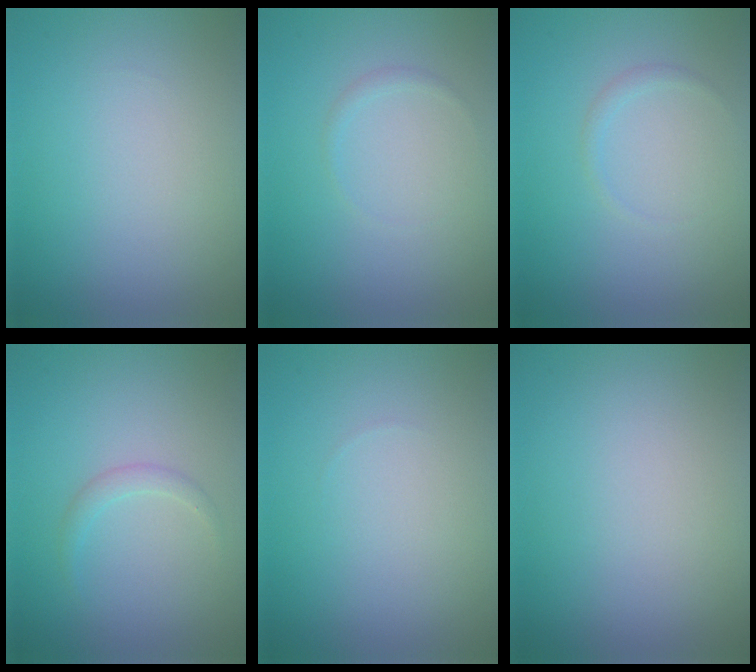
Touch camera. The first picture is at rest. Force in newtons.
{"total": 0.6, "press": 0.6, "slide": 0.0}
{"total": 0.7, "press": 0.7, "slide": 0.1}
{"total": 1.1, "press": 1.1, "slide": 0.0}
{"total": 0.0}
{"total": 0.0}